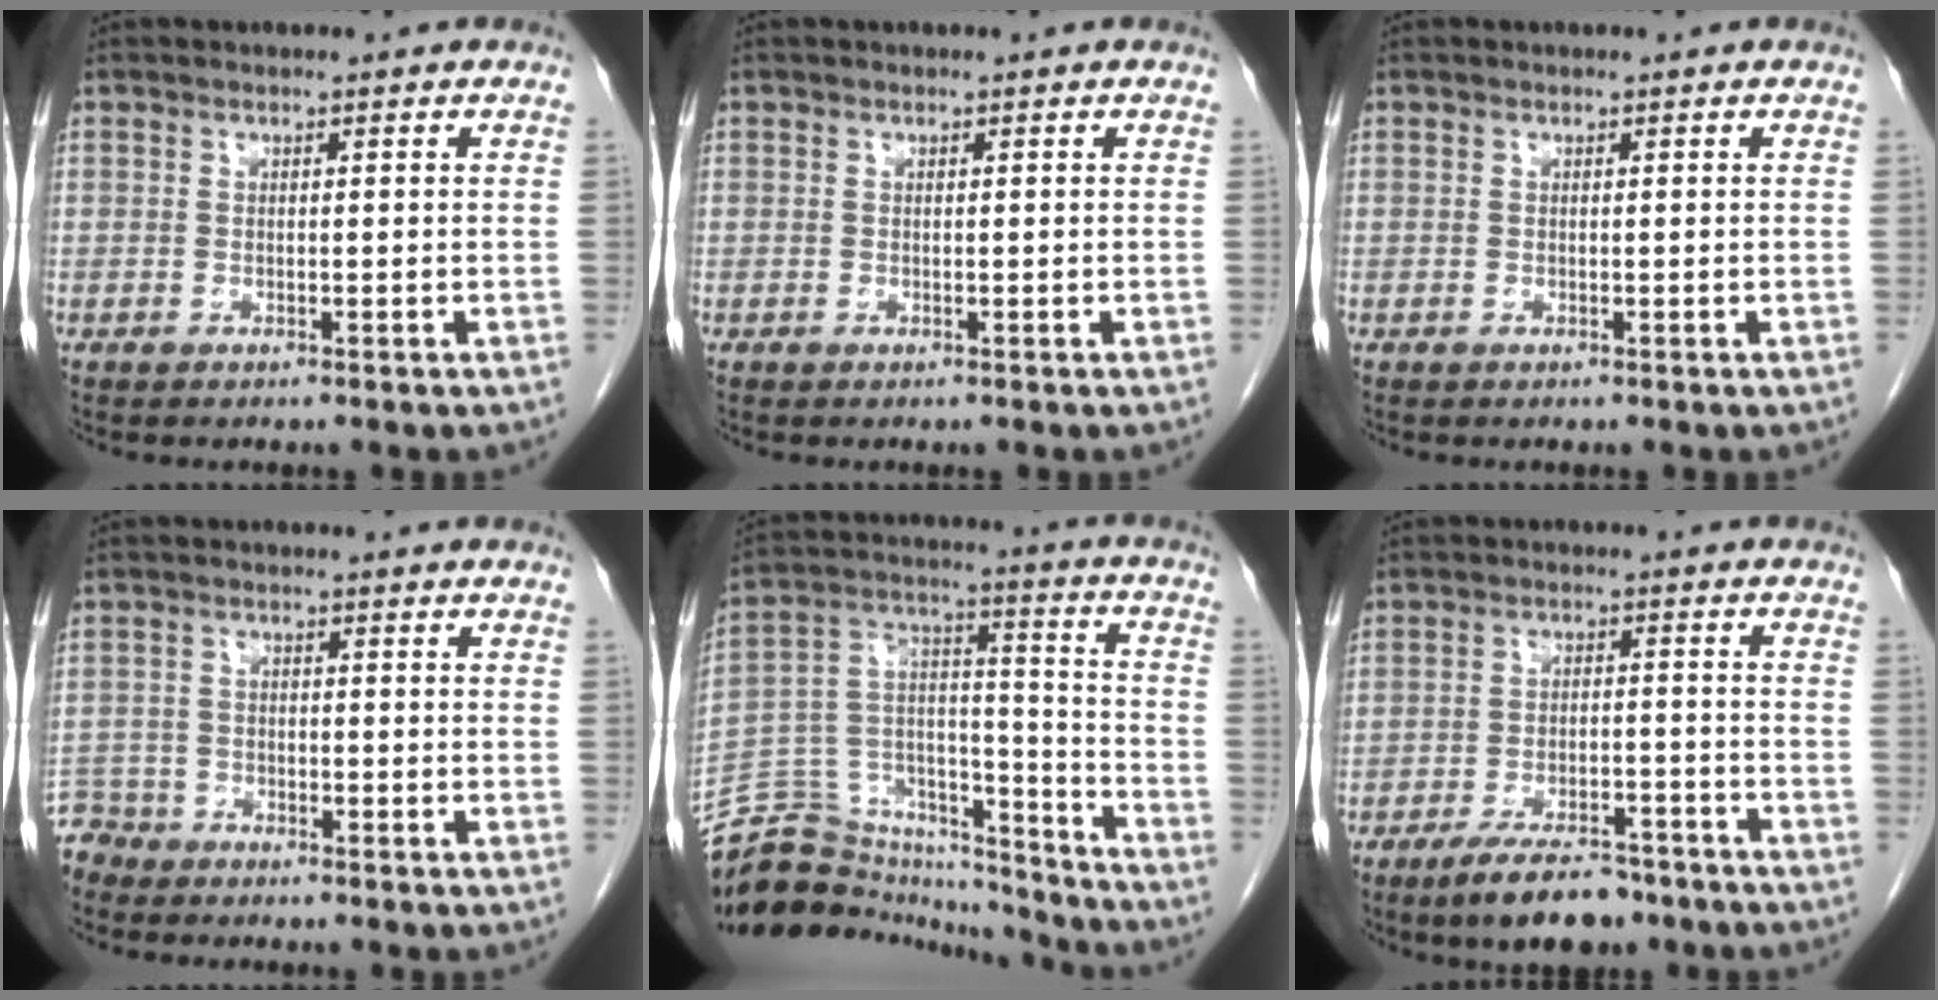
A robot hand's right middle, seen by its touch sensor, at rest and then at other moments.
{"total": 0.0}
{"total": 0.0}
{"total": 4.3, "force": [-4.0, 1.5, -1.0], "torque": [0.020, -0.006, -0.082]}
{"total": 21.6, "force": [-20.2, 6.0, 4.6], "torque": [-0.111, 0.051, -0.323]}
{"total": 8.8, "force": [-6.9, 2.9, 4.7], "torque": [-0.074, -0.006, -0.115]}